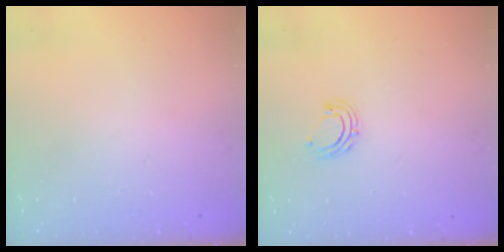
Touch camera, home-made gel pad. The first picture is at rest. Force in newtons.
{"total": 6.0, "press": 5.8, "slide": 1.3}